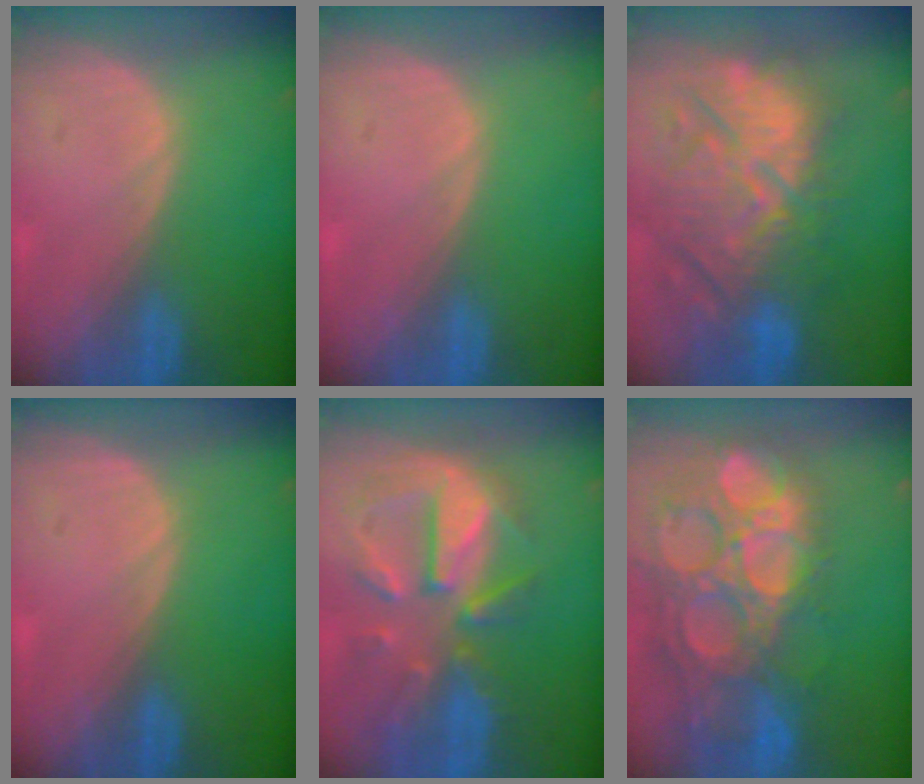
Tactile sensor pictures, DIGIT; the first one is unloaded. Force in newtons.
{"total": 0.0}
{"total": 12.8, "press": 12.2, "slide": 4.0}
{"total": 0.0}
{"total": 11.1, "press": 9.8, "slide": 5.4}
{"total": 15.7, "press": 13.0, "slide": 8.8}